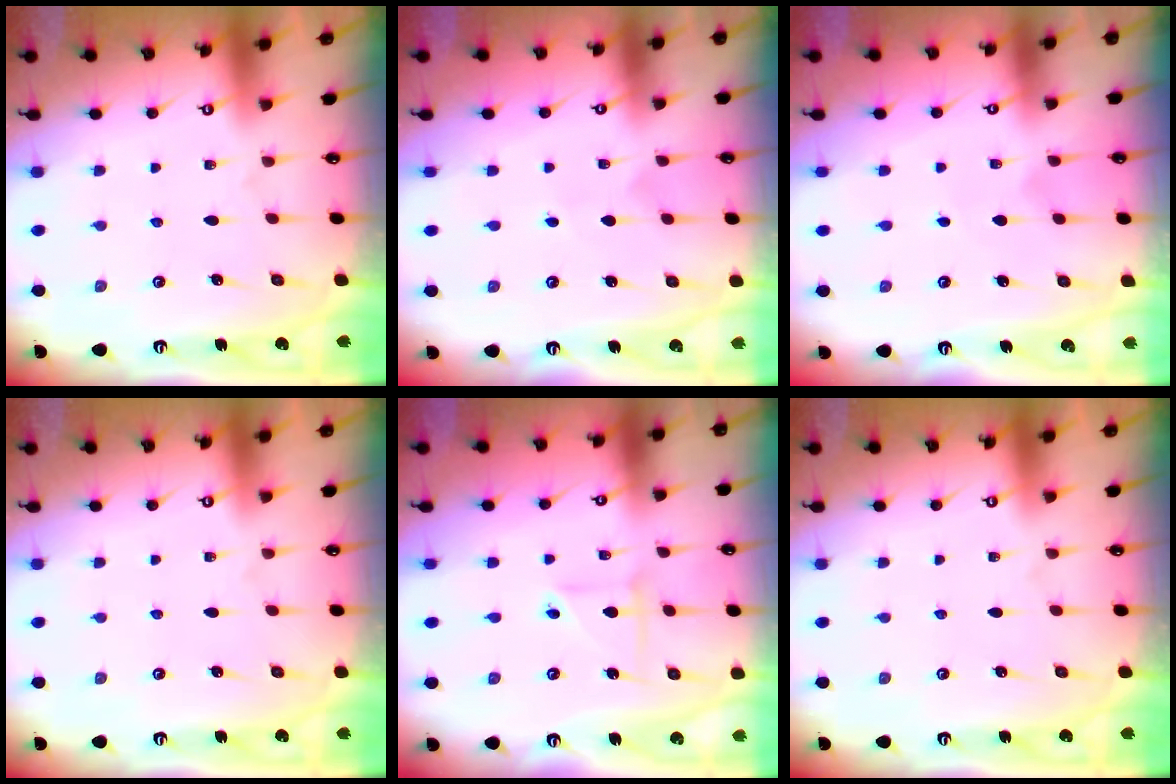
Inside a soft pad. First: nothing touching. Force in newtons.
{"total": 3.0, "press": 3.0, "slide": 0.3}
{"total": 3.0, "press": 3.0, "slide": 0.2}
{"total": 0.0}
{"total": 2.9, "press": 2.9, "slide": 0.3}
{"total": 0.0}